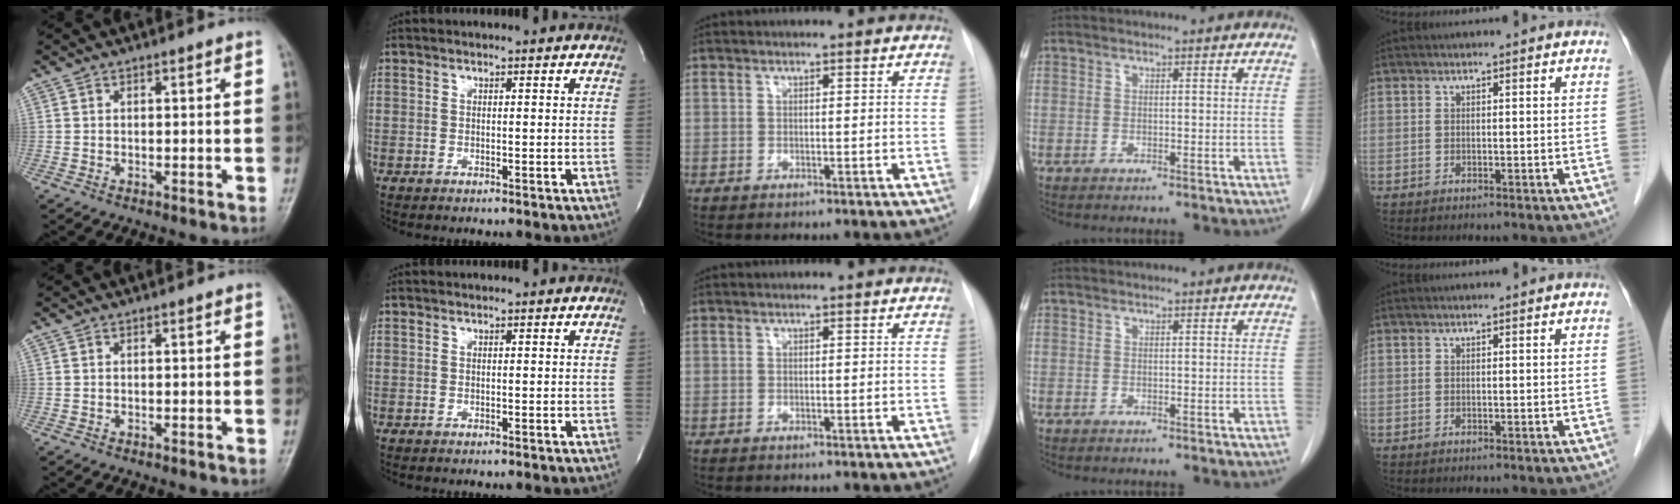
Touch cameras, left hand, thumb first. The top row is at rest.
{}